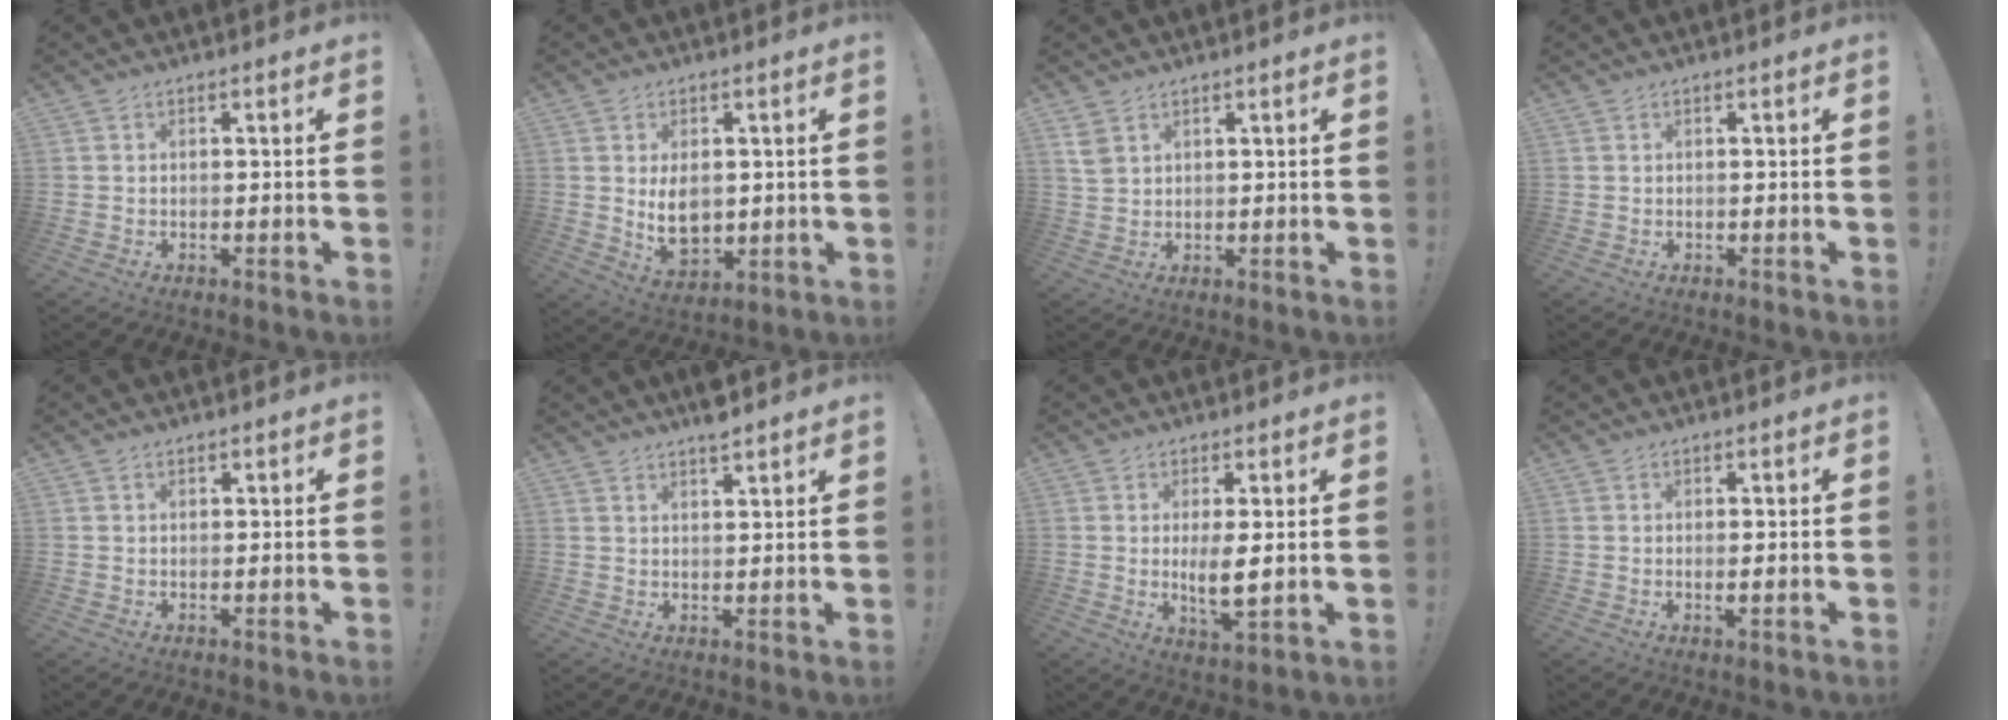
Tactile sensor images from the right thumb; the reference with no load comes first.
{"total": 8.0, "force": [0.8, 5.7, 5.6], "torque": [-0.088, -0.011, 0.017]}
{"total": 4.0, "force": [2.3, 2.7, 1.8], "torque": [-0.026, -0.007, 0.044]}
{"total": 0.0}
{"total": 0.7, "force": [0.6, 0.3, 0.1], "torque": [0.006, -0.002, 0.010]}
{"total": 4.0, "force": [3.4, 0.8, 1.8], "torque": [-0.019, -0.022, 0.059]}
{"total": 6.7, "force": [0.6, 1.8, 6.4], "torque": [-0.110, -0.018, 0.009]}
{"total": 1.7, "force": [0.2, 0.1, 1.7], "torque": [-0.029, -0.004, 0.003]}